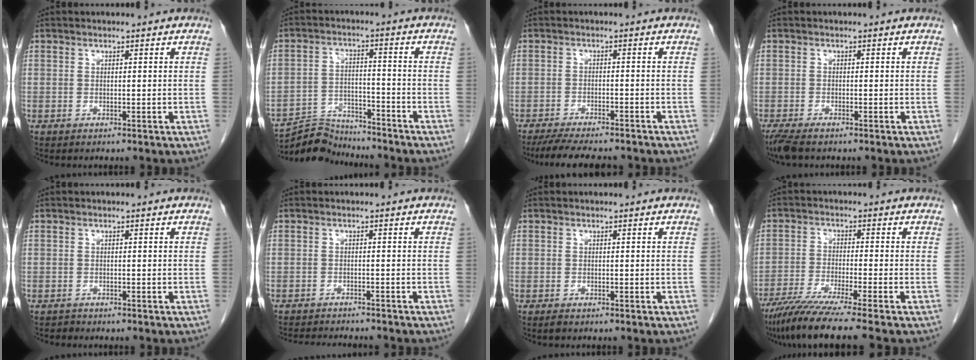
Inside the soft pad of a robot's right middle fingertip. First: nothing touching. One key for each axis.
{"total": 7.7, "fx": -7.6, "fy": 1.2, "fz": -0.5, "tx": 0.005, "ty": 0.006, "tz": -0.135}
{"total": 10.7, "fx": -9.4, "fy": 1.8, "fz": 4.8, "tx": -0.074, "ty": -0.014, "tz": -0.135}
{"total": 3.4, "fx": -2.7, "fy": 0.7, "fz": 2.0, "tx": -0.042, "ty": -0.012, "tz": -0.047}
{"total": 0.5, "fx": -0.5, "fy": 0.1, "fz": -0.2, "tx": -0.003, "ty": -0.002, "tz": -0.011}
{"total": 7.7, "fx": -7.3, "fy": 0.9, "fz": 2.4, "tx": -0.037, "ty": -0.010, "tz": -0.105}
{"total": 0.7, "fx": -0.5, "fy": 0.2, "fz": 0.4, "tx": -0.012, "ty": -0.003, "tz": -0.007}
{"total": 10.2, "fx": -8.1, "fy": -1.6, "fz": 5.9, "tx": -0.089, "ty": -0.037, "tz": -0.132}